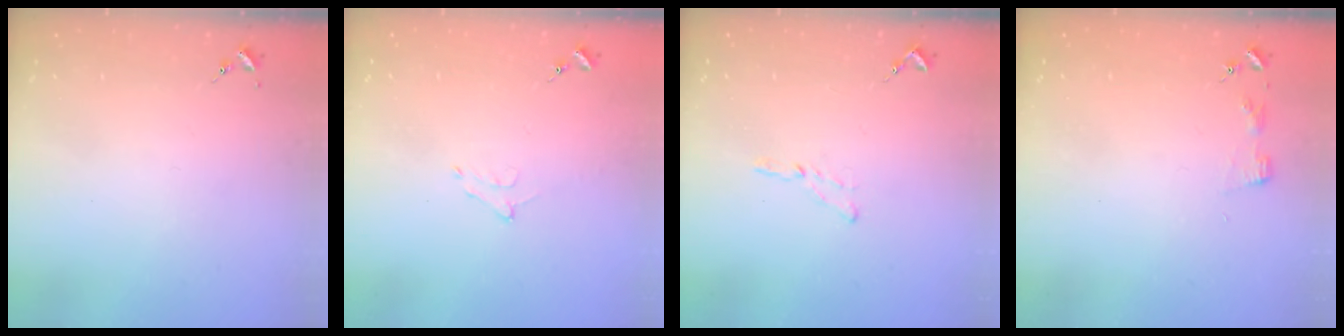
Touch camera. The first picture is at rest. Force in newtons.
{"total": 5.4, "press": 5.3, "slide": 0.8}
{"total": 3.5, "press": 3.5, "slide": 0.4}
{"total": 2.9, "press": 2.9, "slide": 0.3}